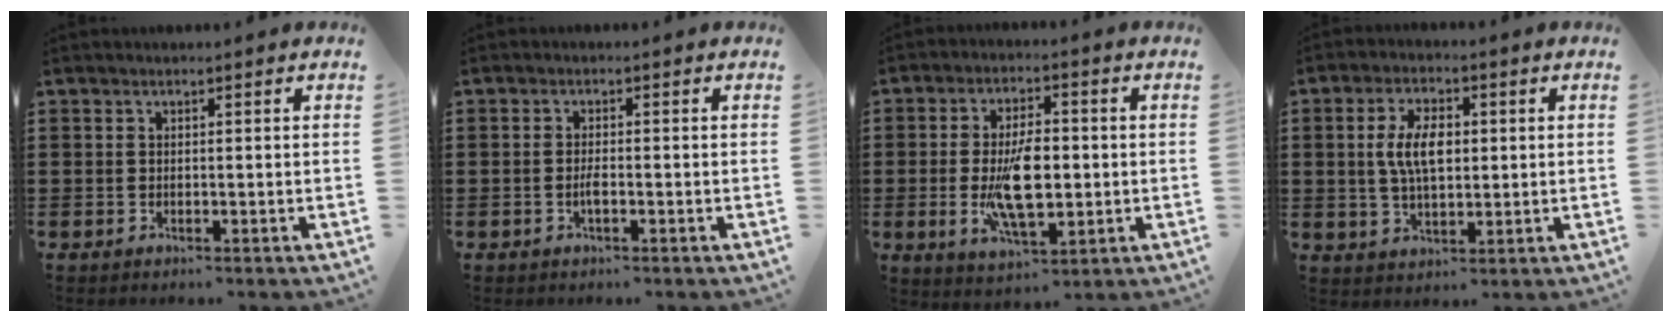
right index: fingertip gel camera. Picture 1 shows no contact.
{"total": 1.8, "force": [-0.6, 0.5, 1.7], "torque": [-0.039, -0.001, -0.014]}
{"total": 10.5, "force": [-1.0, 4.7, 9.4], "torque": [-0.187, -0.008, -0.019]}
{"total": 6.9, "force": [0.7, 3.5, 6.0], "torque": [-0.118, 0.006, 0.008]}